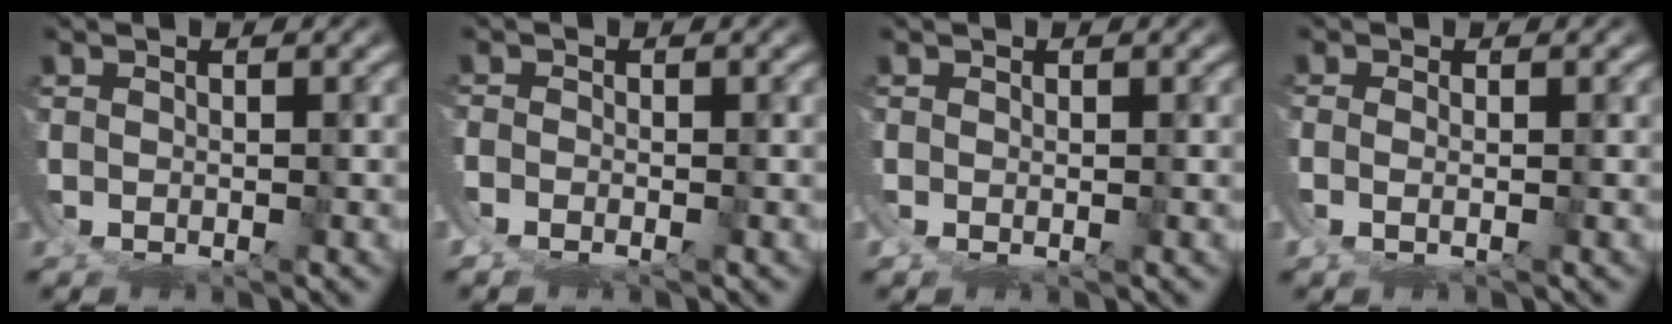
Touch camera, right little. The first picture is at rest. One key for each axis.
{"total": 2.7, "fx": -1.7, "fy": 1.9, "fz": 0.9, "tx": -0.028, "ty": -0.005, "tz": -0.035}
{"total": 1.0, "fx": 0.1, "fy": 0.8, "fz": 0.7, "tx": -0.019, "ty": 0.001, "tz": -0.001}
{"total": 1.4, "fx": -0.5, "fy": 0.5, "fz": 1.2, "tx": -0.032, "ty": -0.009, "tz": -0.008}